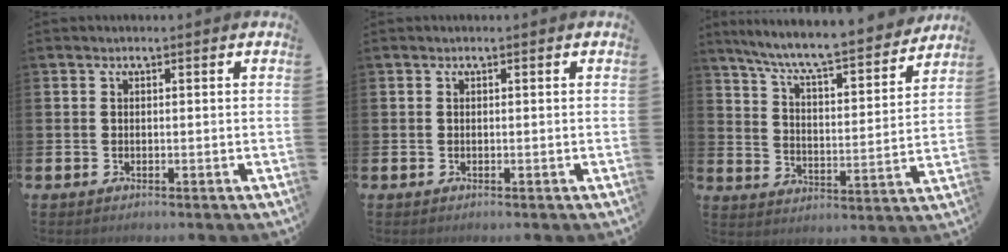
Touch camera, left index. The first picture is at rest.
{"total": 0.0}
{"total": 8.1, "force": [7.5, 0.3, 3.0], "torque": [-0.090, -0.061, 0.124]}